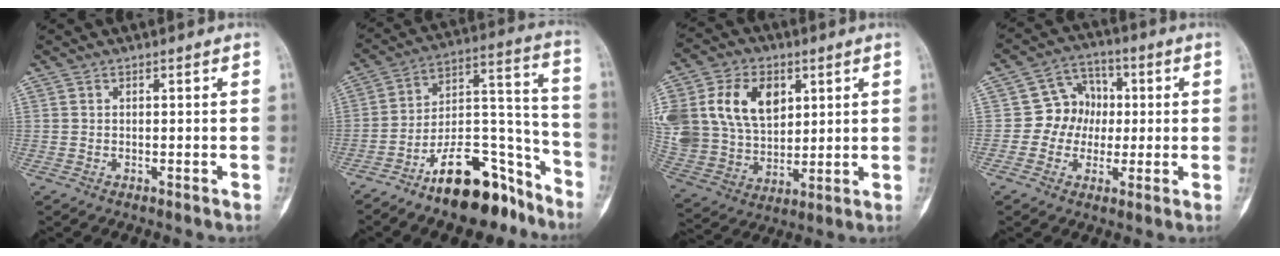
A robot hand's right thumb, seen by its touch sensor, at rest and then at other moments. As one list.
[{"total": 18.2, "force": [-12.8, 7.6, 10.5], "torque": [-0.127, 0.119, -0.213]}, {"total": 23.8, "force": [7.5, 17.1, 14.8], "torque": [-0.312, 0.020, 0.156]}, {"total": 8.5, "force": [0.0, 7.7, 3.5], "torque": [-0.005, 0.019, -0.012]}]